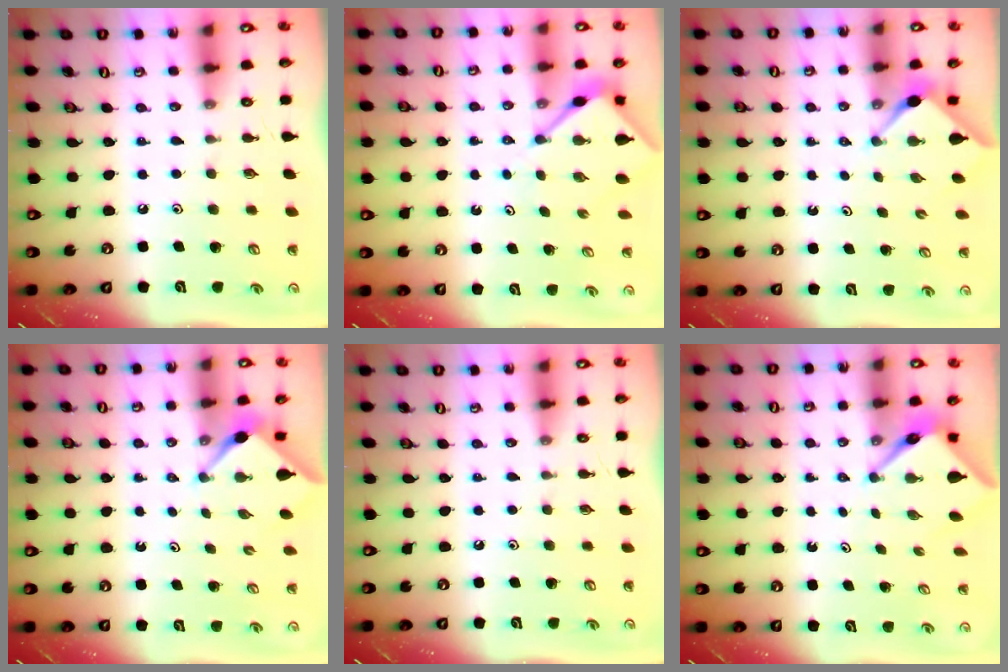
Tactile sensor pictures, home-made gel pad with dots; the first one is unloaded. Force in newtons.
{"total": 4.9, "press": 4.9, "slide": 0.4}
{"total": 3.0, "press": 3.0, "slide": 0.5}
{"total": 2.9, "press": 2.9, "slide": 0.4}
{"total": 0.0}
{"total": 3.9, "press": 3.9, "slide": 0.2}